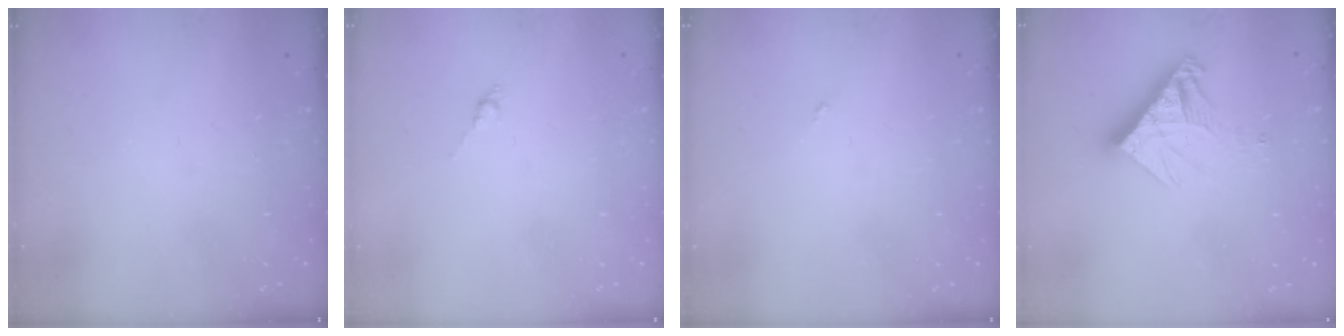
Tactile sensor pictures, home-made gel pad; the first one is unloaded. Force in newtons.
{"total": 0.0}
{"total": 0.0}
{"total": 11.9, "press": 11.8, "slide": 1.0}